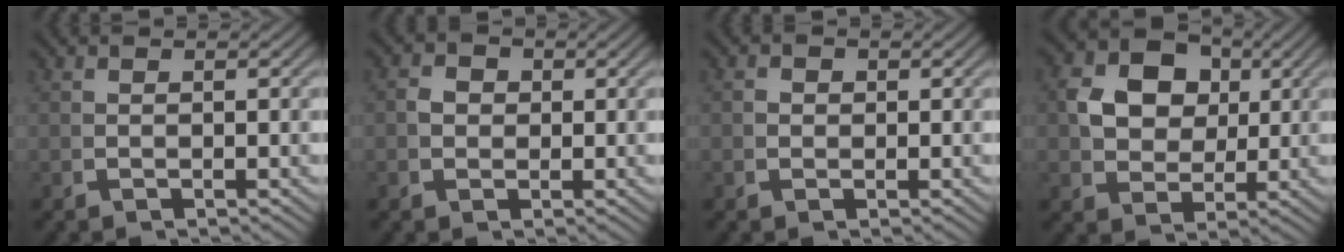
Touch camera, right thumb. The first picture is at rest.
{"total": 2.0, "force": [0.3, 1.7, 1.0], "torque": [-0.019, -0.007, 0.007]}
{"total": 1.2, "force": [0.1, 1.1, 0.4], "torque": [-0.010, -0.006, 0.003]}
{"total": 8.2, "force": [2.0, 6.5, 4.7], "torque": [-0.112, -0.022, 0.048]}